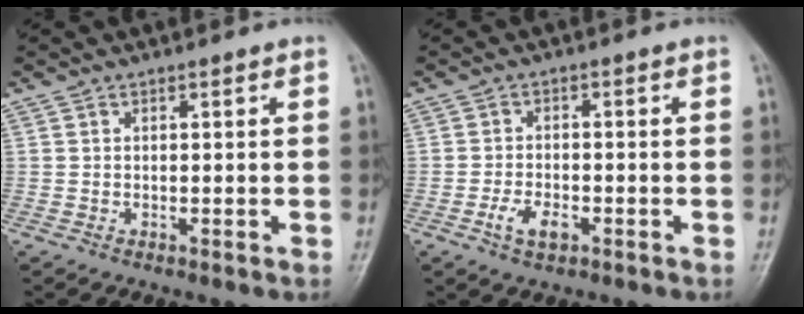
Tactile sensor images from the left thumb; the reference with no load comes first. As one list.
[{"total": 4.1, "force": [-1.9, 2.2, 2.9], "torque": [-0.054, 0.009, -0.034]}]